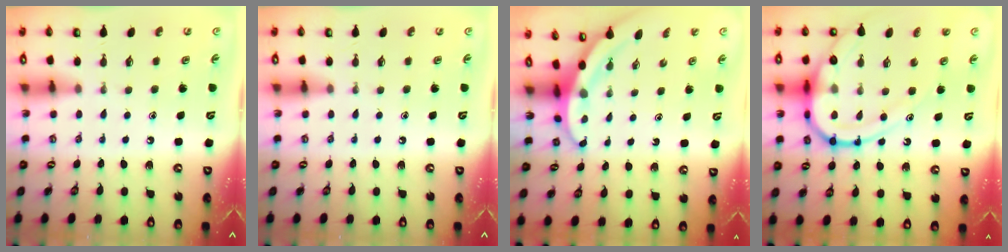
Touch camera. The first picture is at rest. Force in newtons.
{"total": 0.0}
{"total": 3.2, "press": 3.2, "slide": 0.1}
{"total": 18.1, "press": 18.0, "slide": 1.8}